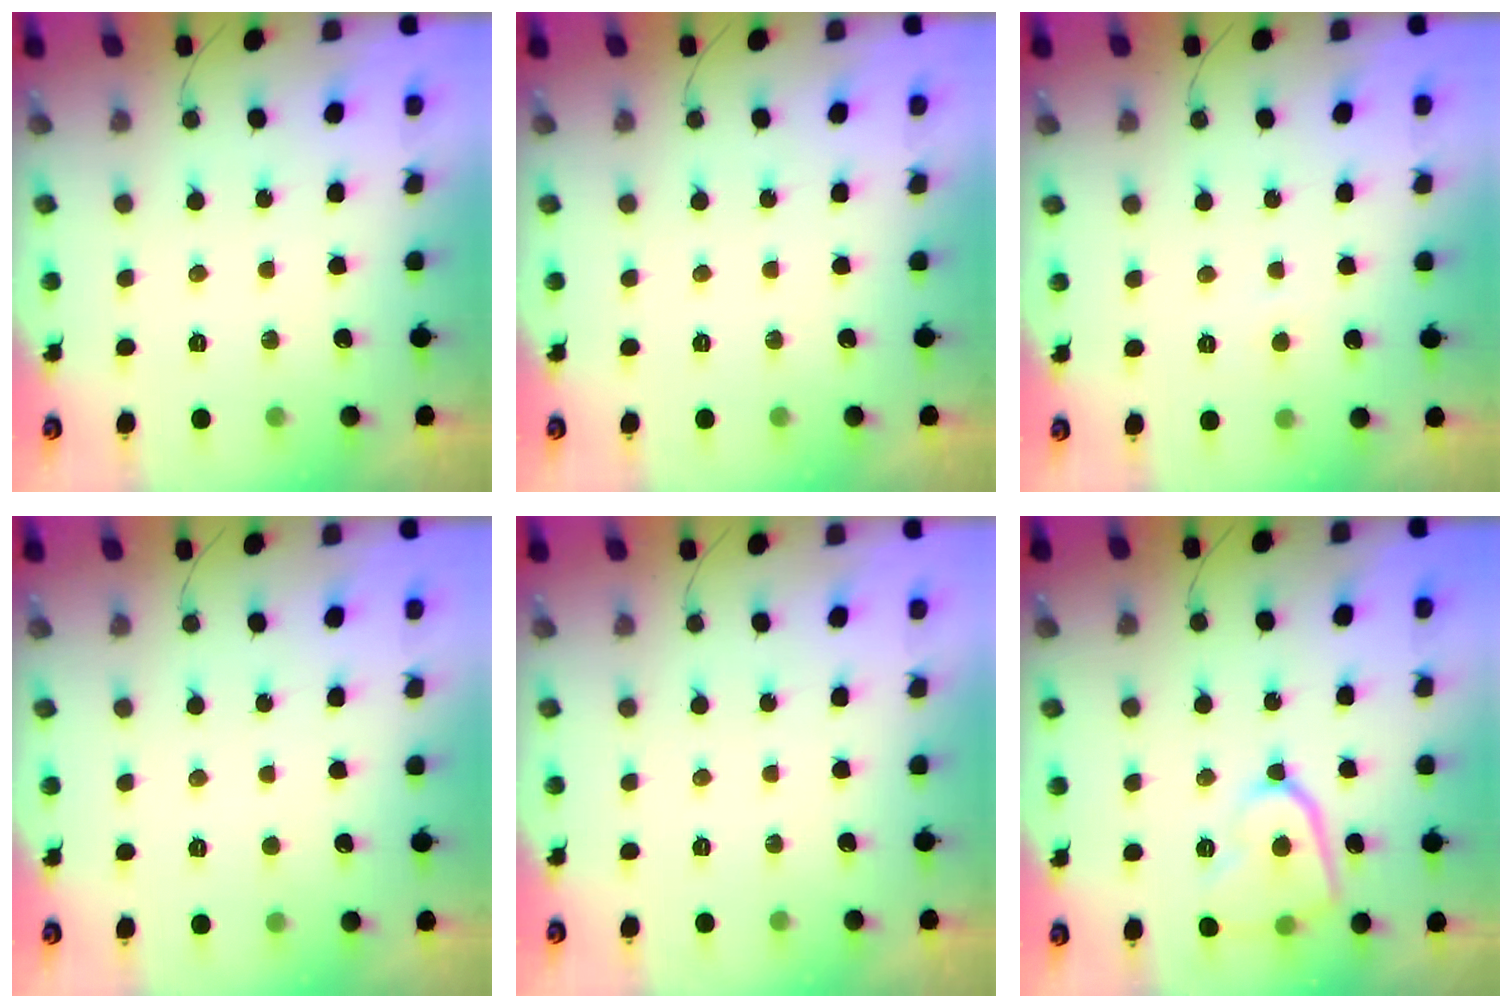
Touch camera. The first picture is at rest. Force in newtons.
{"total": 0.0}
{"total": 2.0, "press": 2.0, "slide": 0.2}
{"total": 2.3, "press": 2.3, "slide": 0.2}
{"total": 0.0}
{"total": 11.3, "press": 11.3, "slide": 1.2}